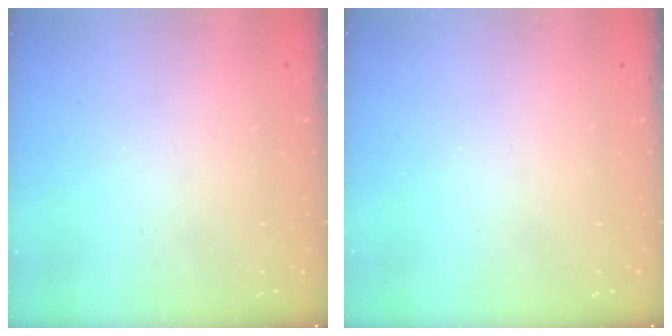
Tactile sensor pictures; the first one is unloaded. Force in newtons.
{"total": 0.0}